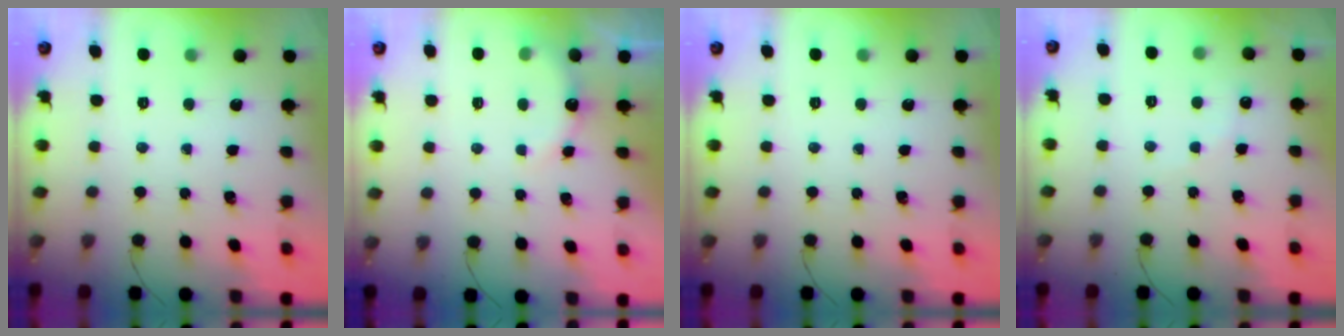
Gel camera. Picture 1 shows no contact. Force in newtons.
{"total": 7.5, "press": 7.4, "slide": 1.3}
{"total": 0.0}
{"total": 5.5, "press": 5.4, "slide": 0.9}